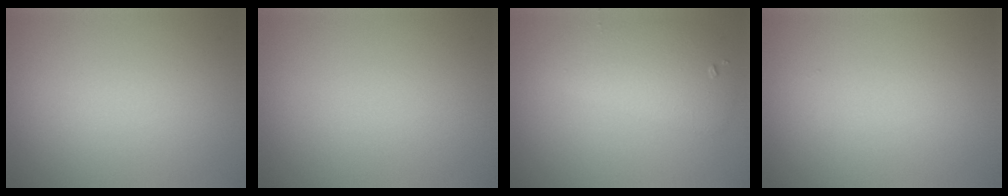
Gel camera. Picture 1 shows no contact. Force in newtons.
{"total": 0.0}
{"total": 4.1, "press": 4.1, "slide": 0.2}
{"total": 0.0}